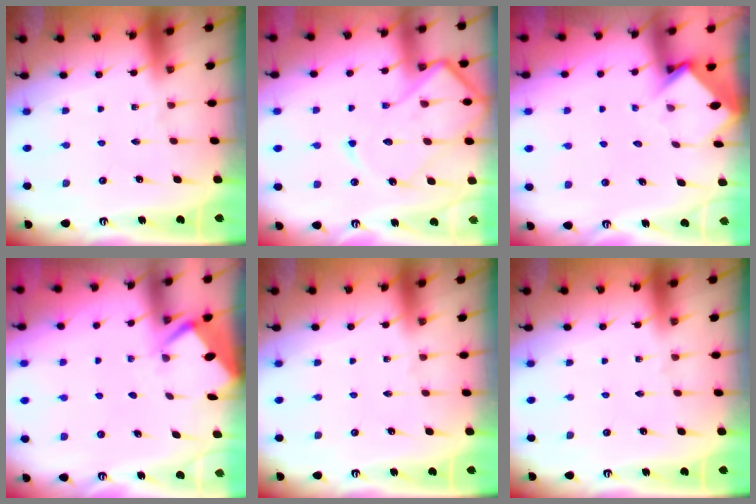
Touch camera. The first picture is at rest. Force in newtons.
{"total": 14.7, "press": 14.6, "slide": 1.4}
{"total": 3.6, "press": 3.5, "slide": 0.3}
{"total": 2.8, "press": 2.8, "slide": 0.3}
{"total": 0.0}
{"total": 0.0}